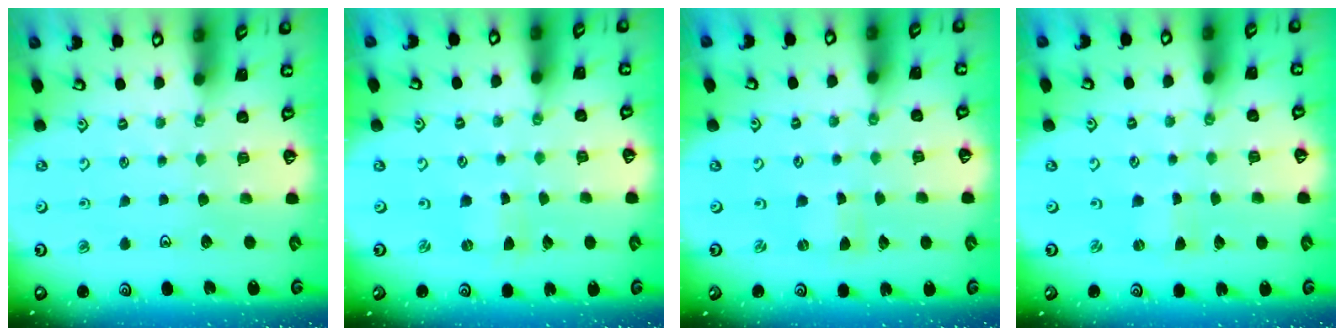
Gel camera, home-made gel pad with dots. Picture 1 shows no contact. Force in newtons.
{"total": 0.6, "press": 0.6, "slide": 0.1}
{"total": 0.0}
{"total": 0.0}